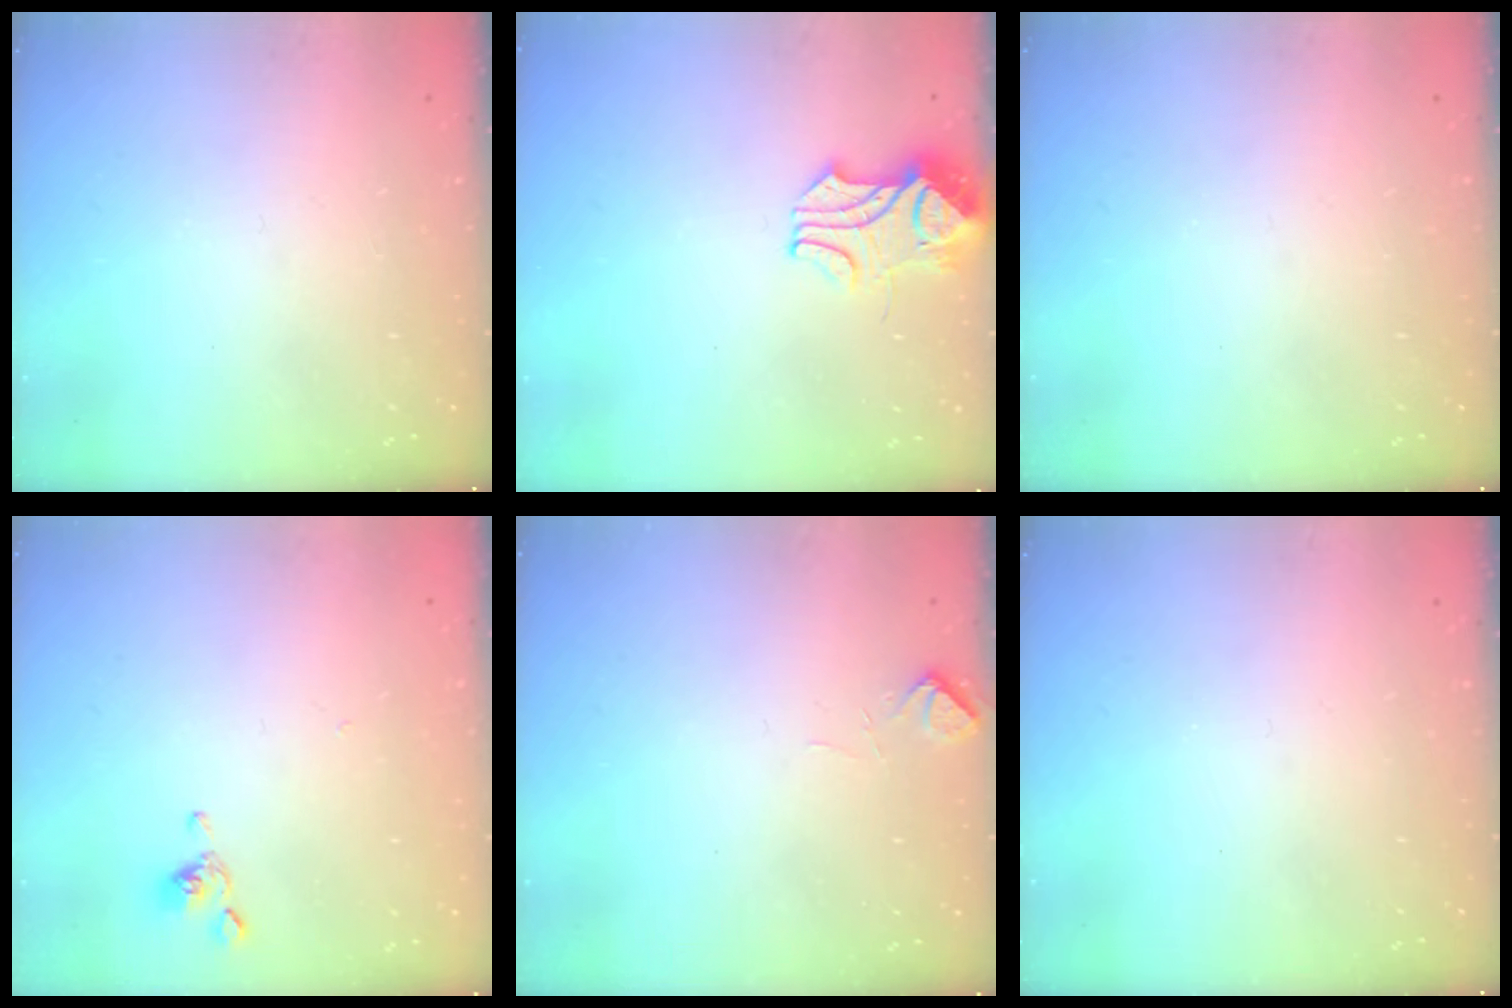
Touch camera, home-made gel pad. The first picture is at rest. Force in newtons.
{"total": 2.6, "press": 2.4, "slide": 1.0}
{"total": 0.0}
{"total": 2.2, "press": 2.2, "slide": 0.1}
{"total": 2.7, "press": 2.6, "slide": 0.6}
{"total": 0.0}